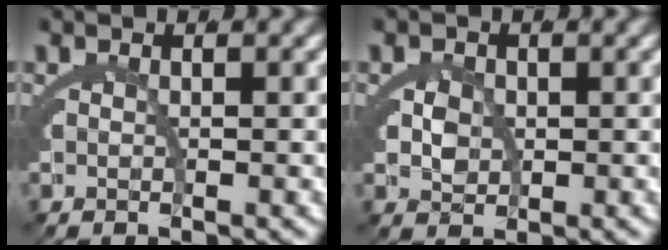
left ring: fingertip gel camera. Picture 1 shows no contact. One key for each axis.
{"total": 2.1, "fx": 0.0, "fy": 1.7, "fz": 1.3, "tx": -0.031, "ty": -0.017, "tz": 0.008}